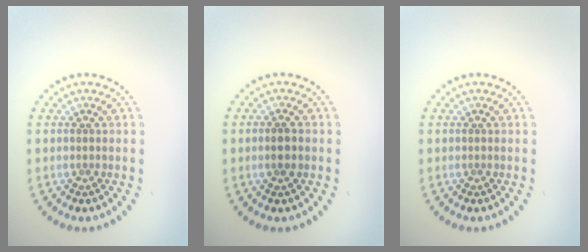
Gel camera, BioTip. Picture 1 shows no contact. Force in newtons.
{"total": 1.6, "press": 1.5, "slide": 0.3}
{"total": 0.0}